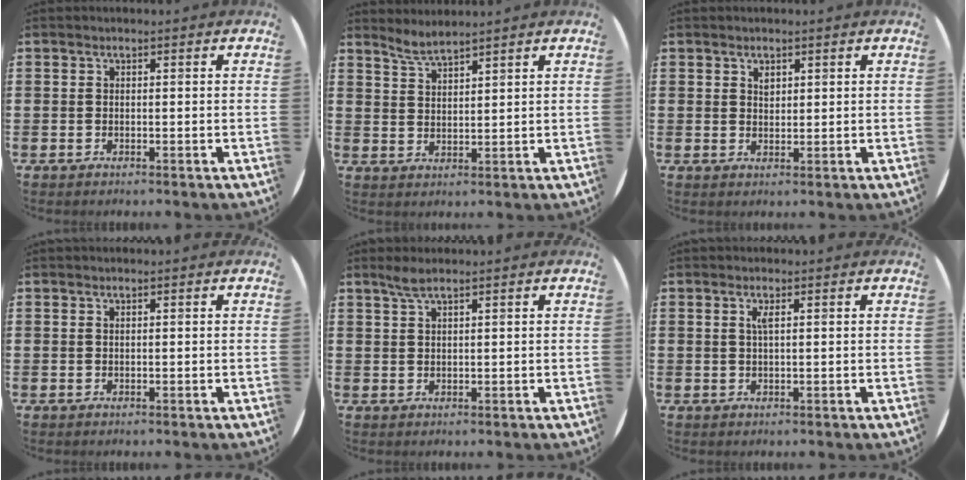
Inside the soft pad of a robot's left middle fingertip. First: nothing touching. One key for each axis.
{"total": 3.1, "fx": 3.0, "fy": -0.2, "fz": 0.4, "tx": -0.015, "ty": -0.008, "tz": 0.056}
{"total": 1.2, "fx": 1.0, "fy": 0.7, "fz": 0.3, "tx": 0.008, "ty": -0.003, "tz": 0.015}
{"total": 0.0}
{"total": 1.9, "fx": 1.5, "fy": 0.1, "fz": 1.2, "tx": -0.024, "ty": 0.003, "tz": 0.026}
{"total": 1.2, "fx": 0.5, "fy": 0.1, "fz": 1.1, "tx": -0.021, "ty": 0.003, "tz": 0.008}